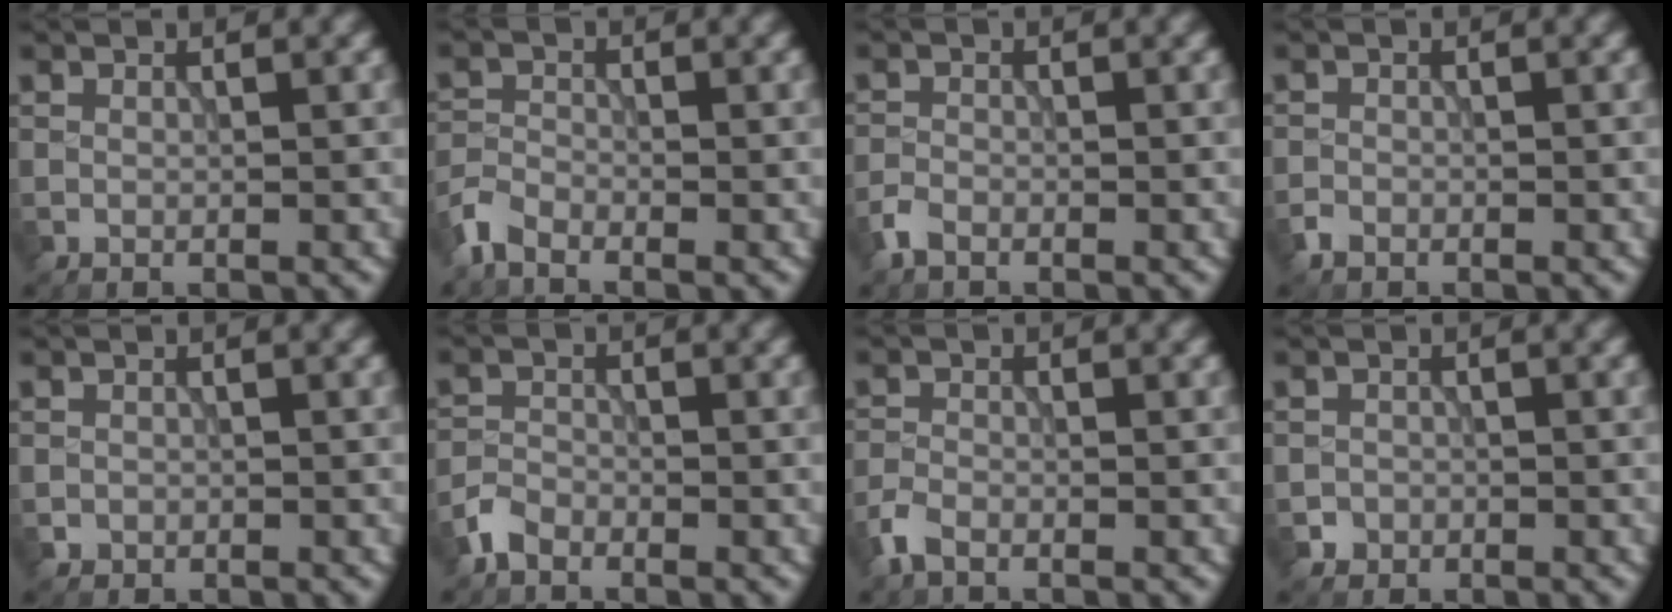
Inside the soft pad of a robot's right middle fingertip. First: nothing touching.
{"total": 2.4, "force": [-2.0, 0.9, 1.0], "torque": [-0.022, -0.002, -0.054]}
{"total": 1.5, "force": [-1.2, 0.7, 0.6], "torque": [-0.010, 0.002, -0.030]}
{"total": 1.1, "force": [-0.8, 0.7, 0.2], "torque": [0.000, 0.001, -0.019]}
{"total": 0.7, "force": [-0.3, 0.6, 0.0], "torque": [0.007, -0.004, -0.005]}
{"total": 1.9, "force": [-1.5, 1.0, 0.6], "torque": [-0.009, 0.004, -0.039]}
{"total": 2.0, "force": [-1.5, 0.9, 1.0], "torque": [-0.024, -0.001, -0.039]}
{"total": 1.3, "force": [-0.7, 1.0, 0.0], "torque": [0.006, 0.008, -0.012]}